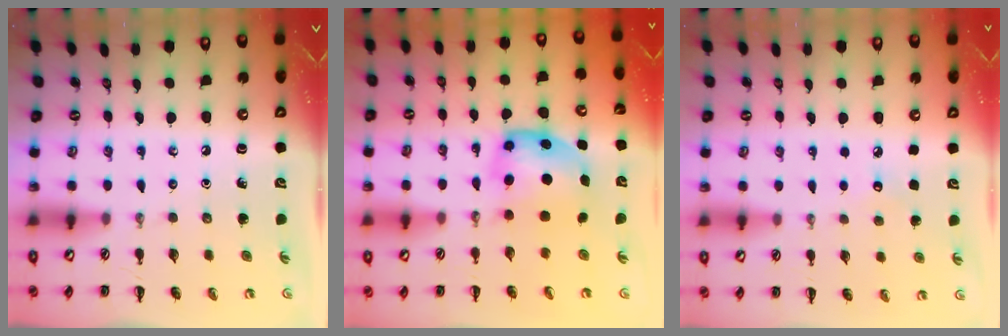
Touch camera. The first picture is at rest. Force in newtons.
{"total": 5.7, "press": 5.7, "slide": 0.5}
{"total": 4.4, "press": 4.3, "slide": 1.2}